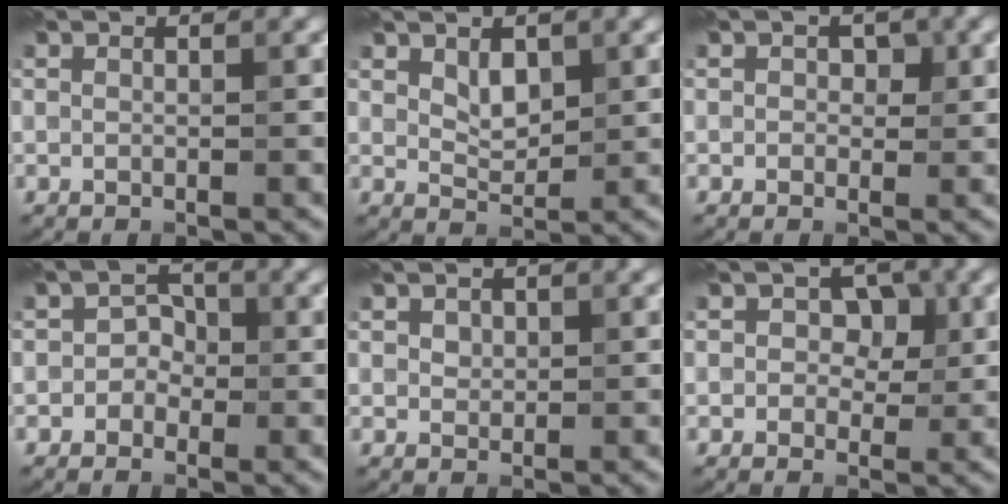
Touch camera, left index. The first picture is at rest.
{"total": 1.9, "force": [1.0, 1.2, 1.1], "torque": [-0.022, 0.000, 0.024]}
{"total": 1.6, "force": [0.1, 1.4, 0.8], "torque": [0.005, 0.007, -0.004]}
{"total": 1.9, "force": [-0.7, 1.7, 0.6], "torque": [0.015, 0.011, -0.022]}
{"total": 0.9, "force": [0.5, 0.8, 0.1], "torque": [-0.003, 0.005, 0.008]}
{"total": 3.0, "force": [0.5, 2.5, 1.7], "torque": [-0.003, 0.007, -0.006]}